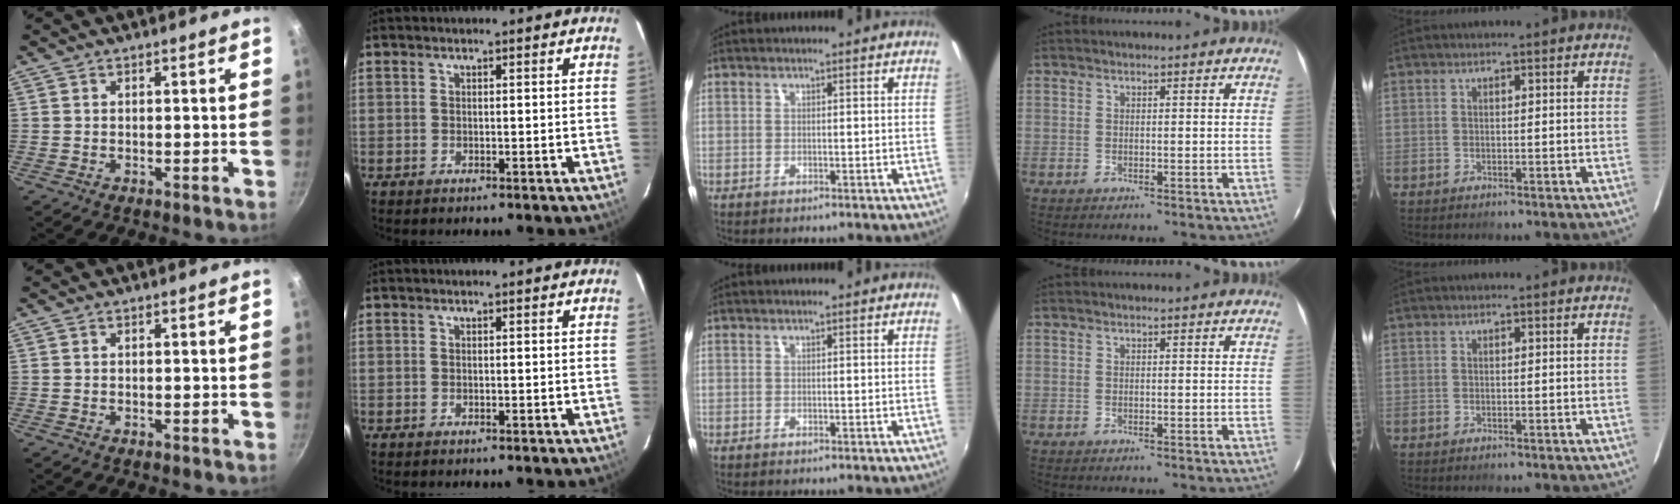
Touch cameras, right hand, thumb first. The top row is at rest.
{}